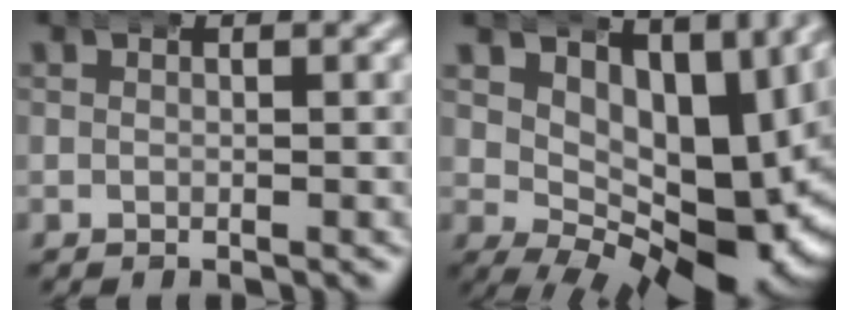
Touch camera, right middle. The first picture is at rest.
{"total": 10.7, "force": [2.1, 5.5, 8.9], "torque": [-0.119, -0.029, 0.050]}